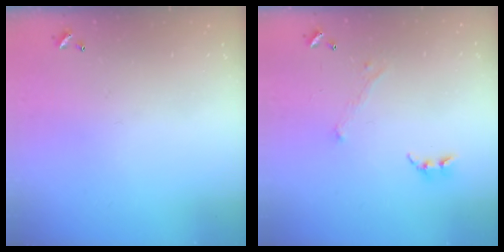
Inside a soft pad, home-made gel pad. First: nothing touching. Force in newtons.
{"total": 1.7, "press": 1.6, "slide": 0.5}